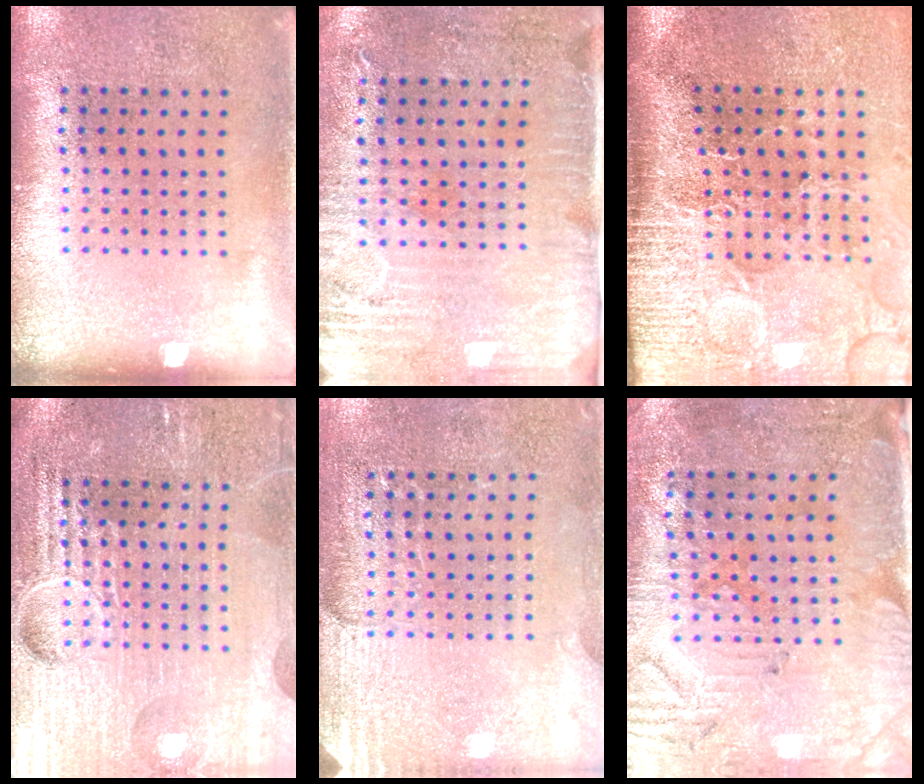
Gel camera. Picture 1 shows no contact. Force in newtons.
{"total": 3.0, "press": 2.5, "slide": 1.7}
{"total": 4.9, "press": 4.0, "slide": 2.9}
{"total": 7.1, "press": 7.0, "slide": 0.9}
{"total": 2.9, "press": 2.8, "slide": 0.8}
{"total": 3.1, "press": 2.7, "slide": 1.4}